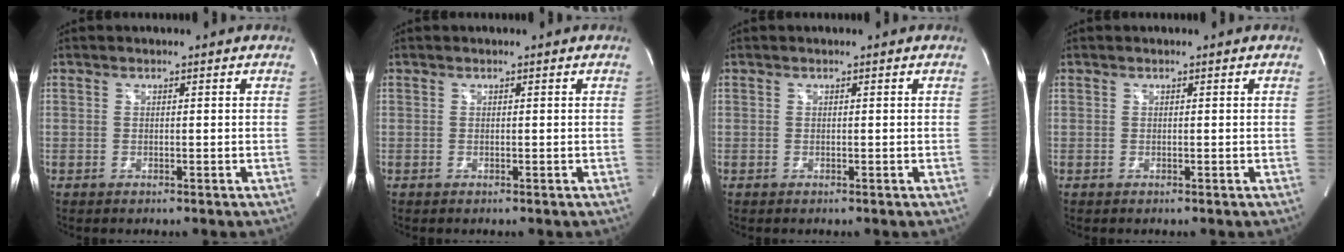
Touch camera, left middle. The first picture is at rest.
{"total": 0.0}
{"total": 0.0}
{"total": 0.0}